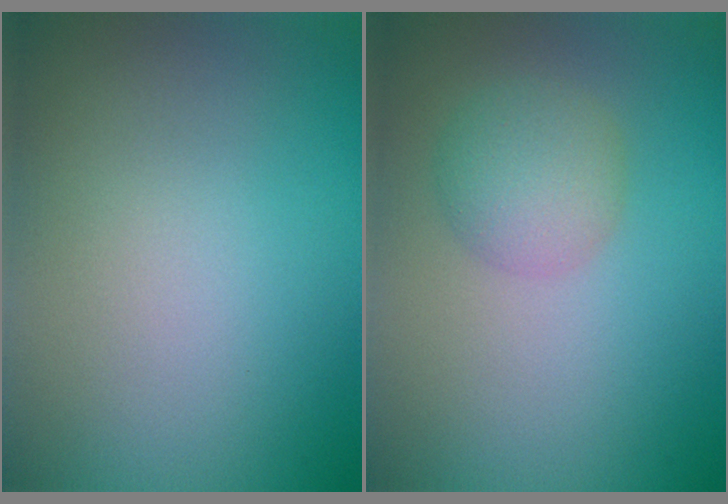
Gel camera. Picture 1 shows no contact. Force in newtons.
{"total": 2.9, "press": 2.9, "slide": 0.2}